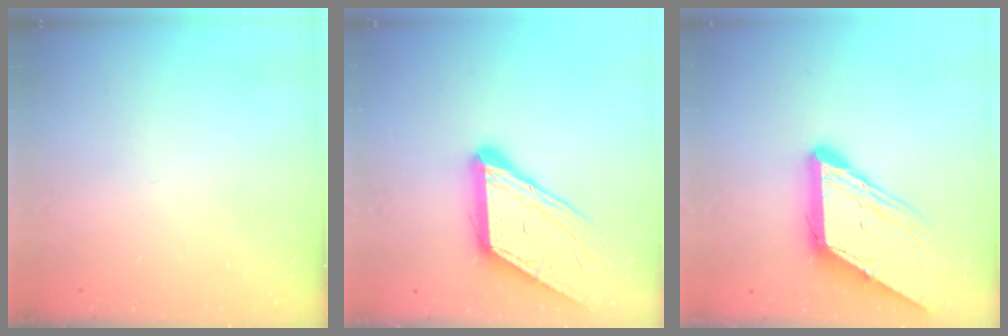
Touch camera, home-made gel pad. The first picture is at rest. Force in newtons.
{"total": 14.0, "press": 13.9, "slide": 1.9}
{"total": 12.0, "press": 12.0, "slide": 1.2}